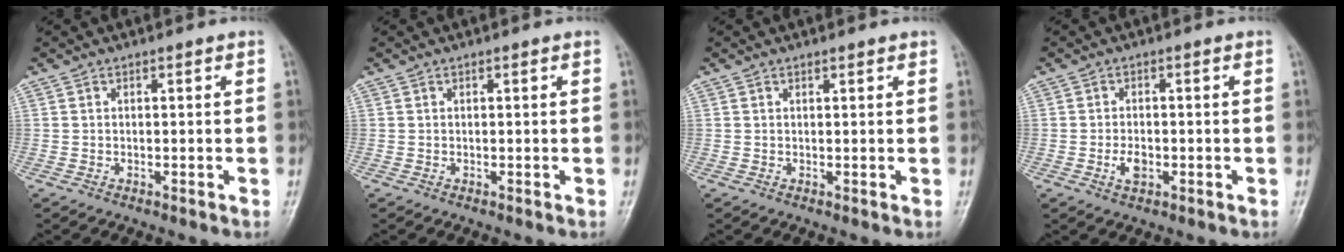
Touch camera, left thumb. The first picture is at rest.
{"total": 0.0}
{"total": 0.7, "force": [0.5, 0.3, 0.4], "torque": [-0.006, -0.002, 0.006]}
{"total": 3.0, "force": [-1.1, 1.8, 2.1], "torque": [-0.036, 0.002, -0.019]}